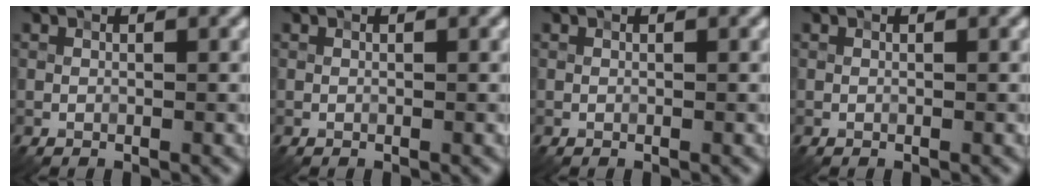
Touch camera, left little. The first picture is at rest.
{"total": 0.0}
{"total": 0.0}
{"total": 0.0}